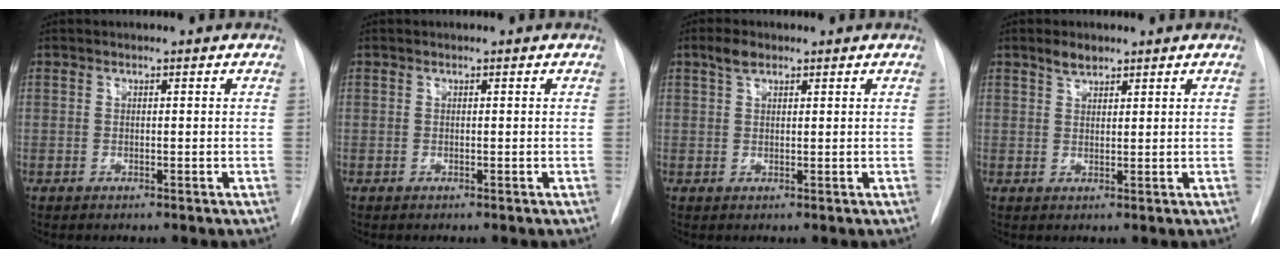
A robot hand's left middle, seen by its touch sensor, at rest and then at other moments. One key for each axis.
{"total": 0.0}
{"total": 2.3, "fx": 1.6, "fy": 1.0, "fz": 1.3, "tx": -0.029, "ty": 0.007, "tz": 0.031}
{"total": 2.2, "fx": 1.8, "fy": 0.9, "fz": 1.0, "tx": -0.020, "ty": 0.002, "tz": 0.033}